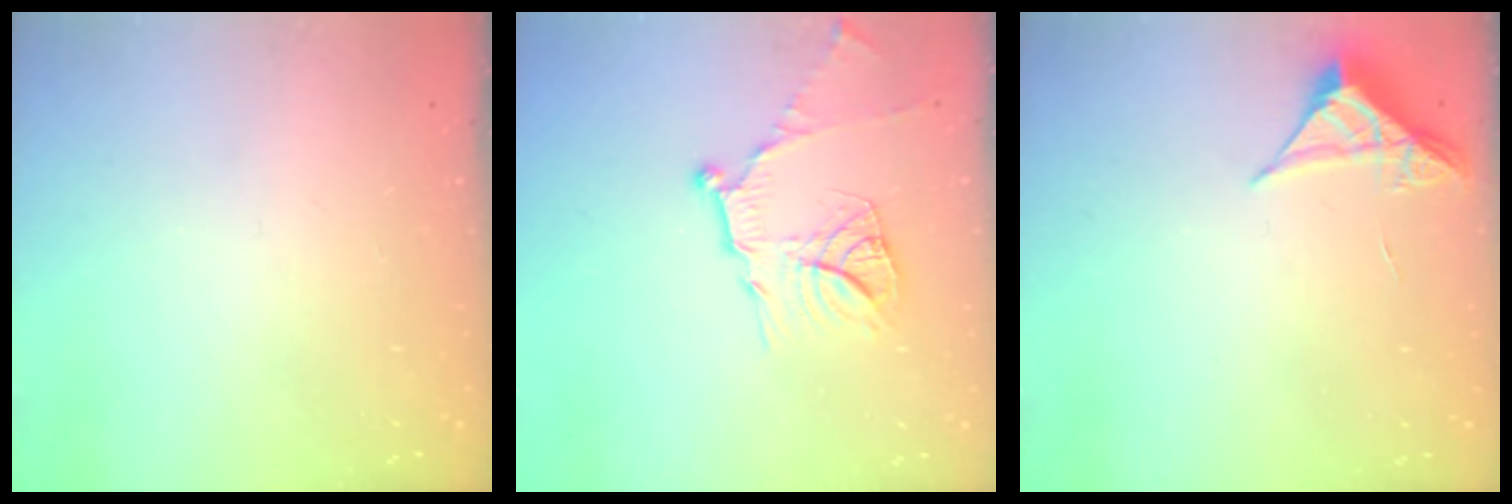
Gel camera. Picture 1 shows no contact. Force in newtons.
{"total": 13.4, "press": 13.3, "slide": 1.2}
{"total": 5.2, "press": 5.1, "slide": 0.3}